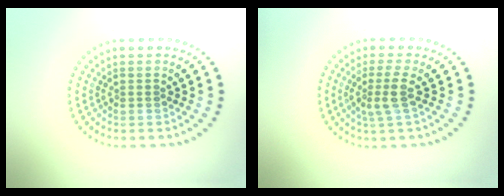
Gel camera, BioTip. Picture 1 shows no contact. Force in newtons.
{"total": 2.3, "press": 1.9, "slide": 1.4}